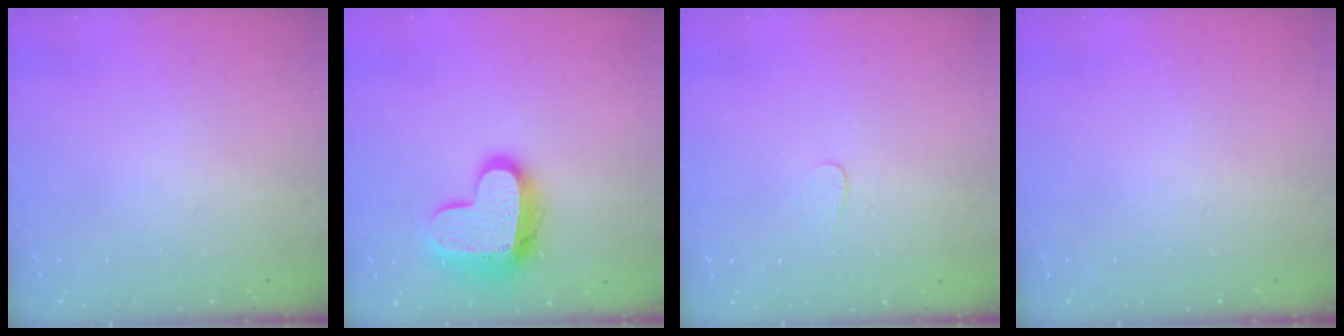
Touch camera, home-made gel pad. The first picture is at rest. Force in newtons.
{"total": 15.1, "press": 15.0, "slide": 1.2}
{"total": 3.0, "press": 3.0, "slide": 0.2}
{"total": 0.0}